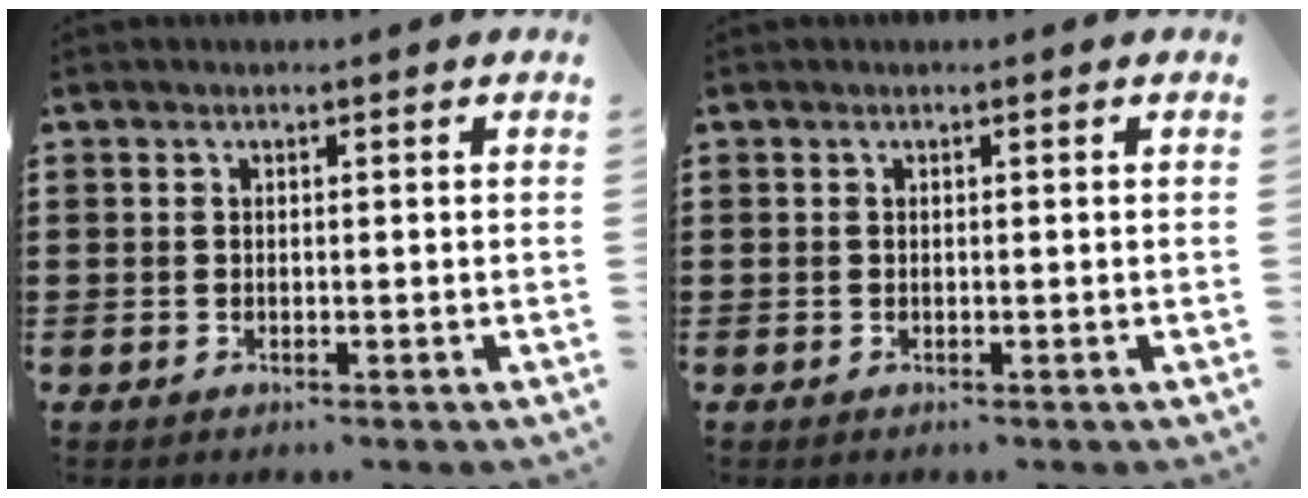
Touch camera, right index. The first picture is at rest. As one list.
[{"total": 0.0}]